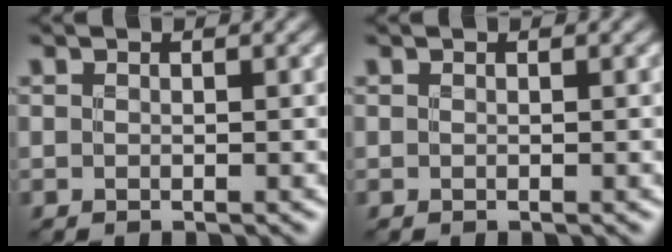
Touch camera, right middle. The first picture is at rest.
{"total": 0.0}